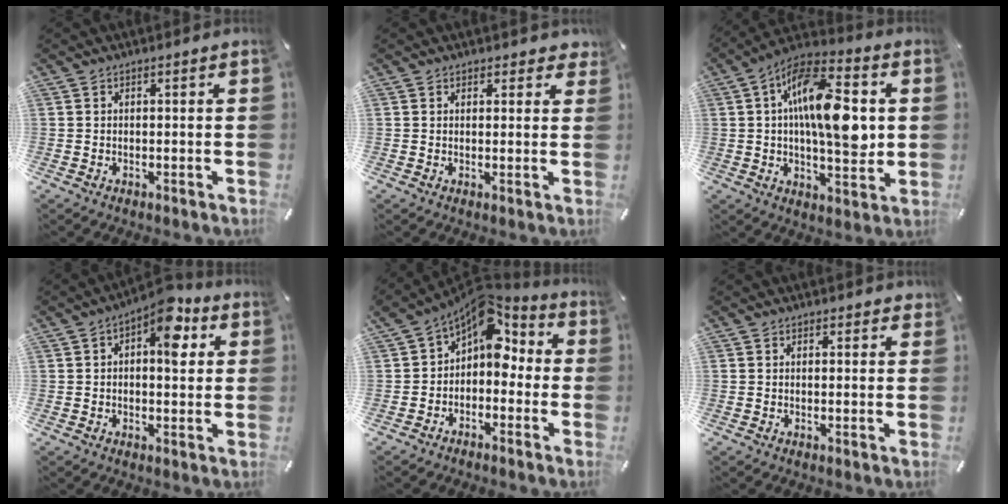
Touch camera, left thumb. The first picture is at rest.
{"total": 2.1, "force": [1.5, 1.4, 0.4], "torque": [0.005, -0.001, 0.024]}
{"total": 18.0, "force": [2.5, 8.2, 15.8], "torque": [-0.262, -0.006, 0.037]}
{"total": 9.7, "force": [3.6, 5.0, 7.5], "torque": [-0.082, -0.019, 0.055]}
{"total": 9.4, "force": [3.9, 6.8, 5.2], "torque": [-0.075, -0.028, 0.069]}
{"total": 1.4, "force": [1.1, 0.9, 0.1], "torque": [0.005, -0.001, 0.019]}